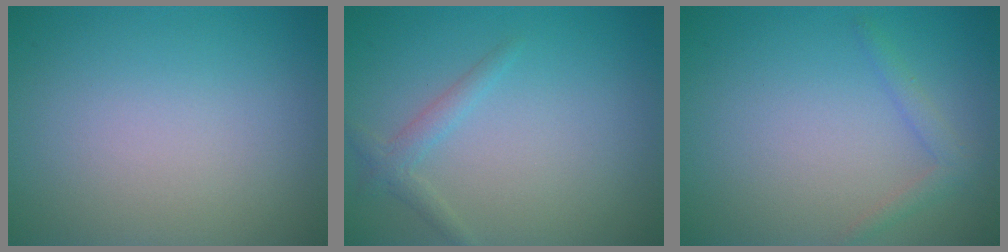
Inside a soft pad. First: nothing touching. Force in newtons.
{"total": 1.5, "press": 1.5, "slide": 0.1}
{"total": 1.3, "press": 1.3, "slide": 0.1}